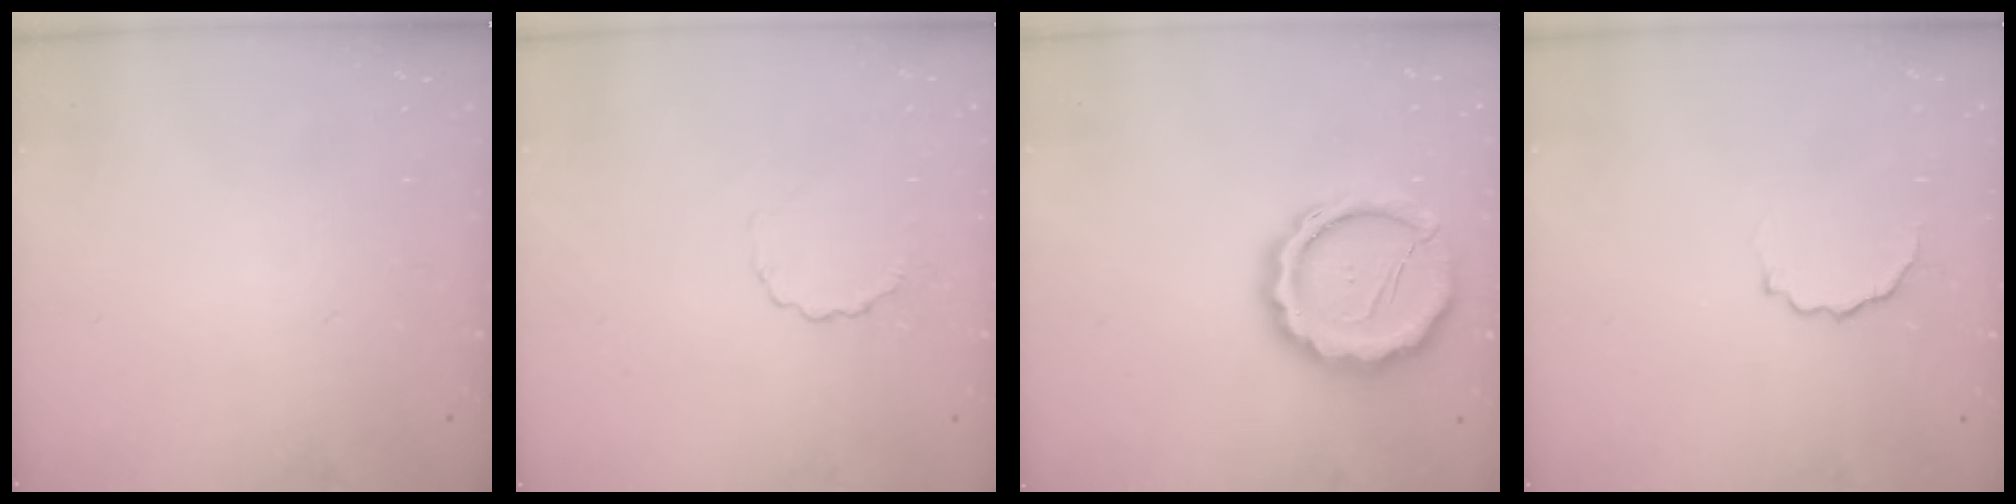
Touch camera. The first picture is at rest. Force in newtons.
{"total": 2.6, "press": 2.3, "slide": 1.0}
{"total": 16.6, "press": 16.4, "slide": 3.0}
{"total": 4.0, "press": 3.9, "slide": 0.7}